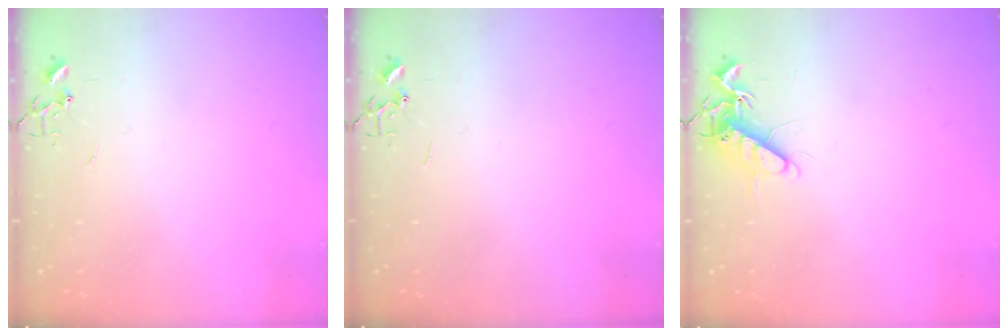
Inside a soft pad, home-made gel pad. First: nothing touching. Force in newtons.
{"total": 0.0}
{"total": 11.1, "press": 11.1, "slide": 0.3}